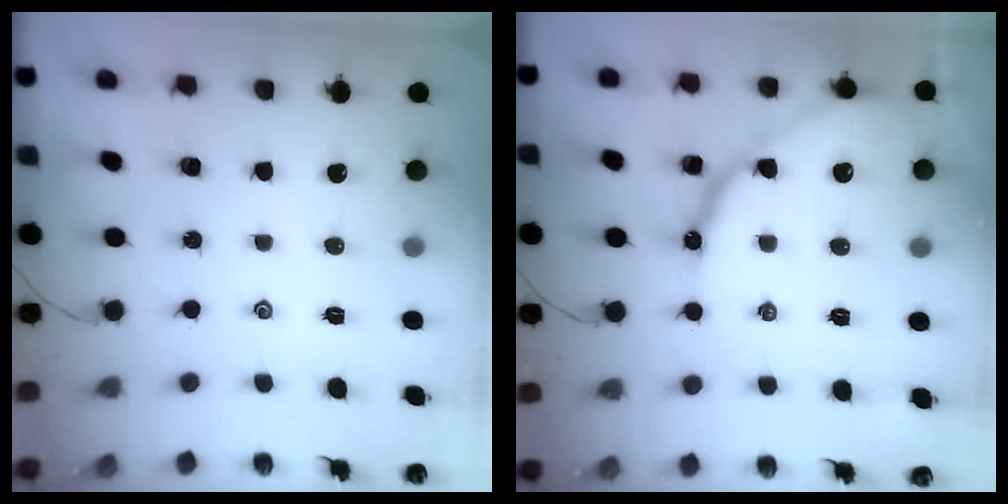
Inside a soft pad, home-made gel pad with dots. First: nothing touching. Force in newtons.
{"total": 12.4, "press": 12.4, "slide": 1.1}